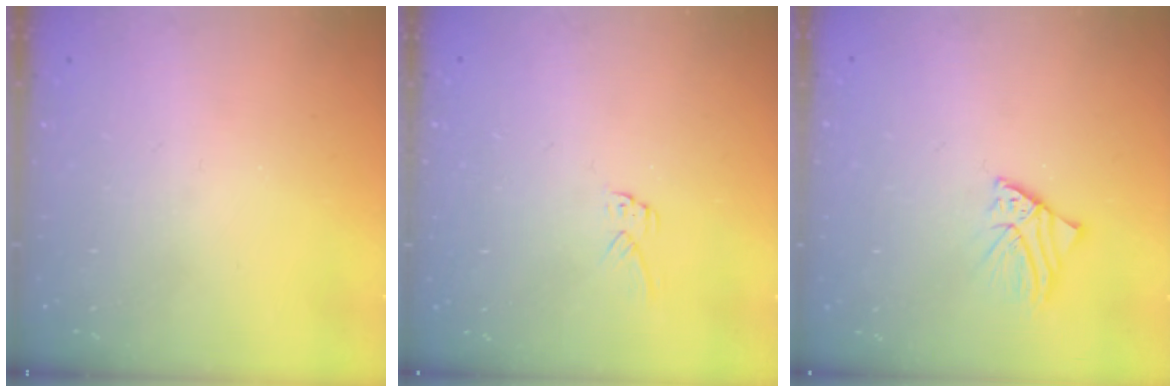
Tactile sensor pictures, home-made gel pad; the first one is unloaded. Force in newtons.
{"total": 4.6, "press": 4.6, "slide": 0.5}
{"total": 3.1, "press": 3.0, "slide": 0.4}